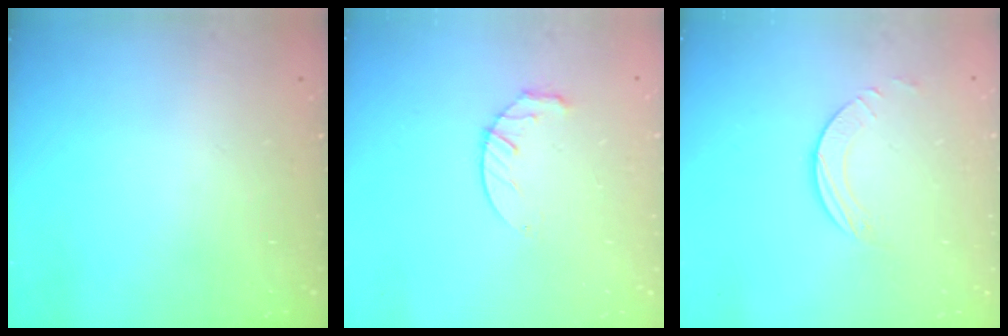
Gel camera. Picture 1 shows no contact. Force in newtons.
{"total": 6.8, "press": 6.8, "slide": 0.8}
{"total": 2.5, "press": 2.5, "slide": 0.2}